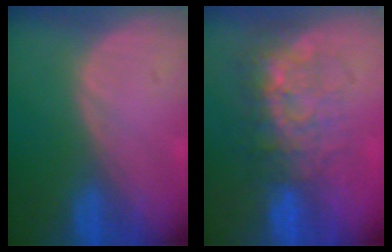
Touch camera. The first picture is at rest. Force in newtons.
{"total": 8.4, "press": 7.6, "slide": 3.5}